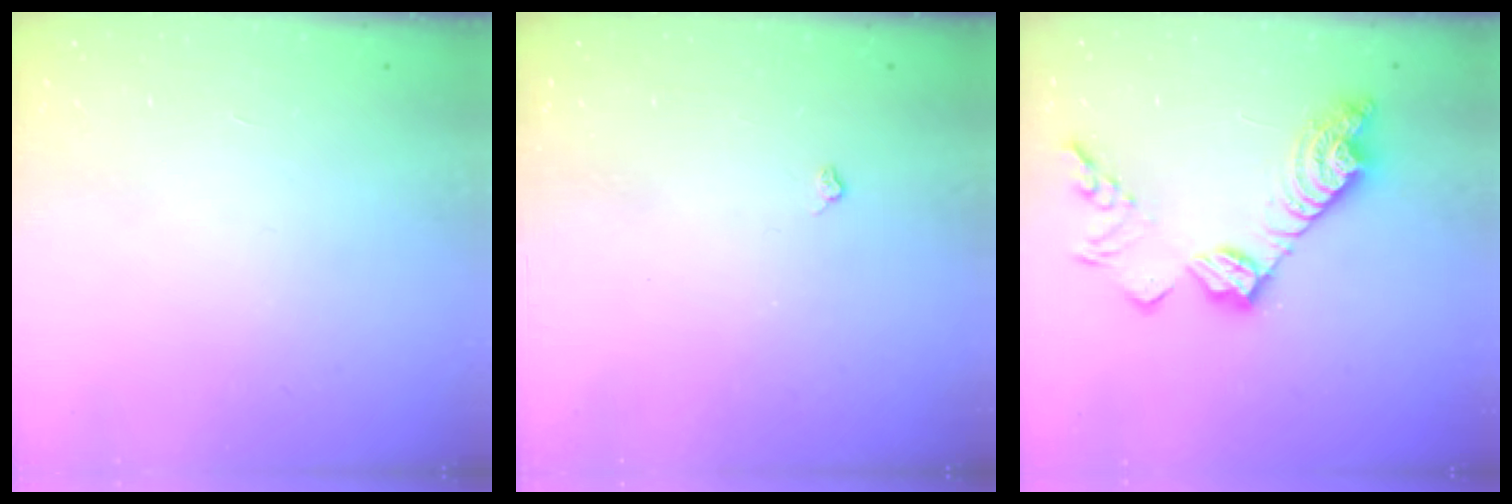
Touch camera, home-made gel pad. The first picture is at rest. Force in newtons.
{"total": 3.0, "press": 3.0, "slide": 0.5}
{"total": 17.2, "press": 17.1, "slide": 1.2}